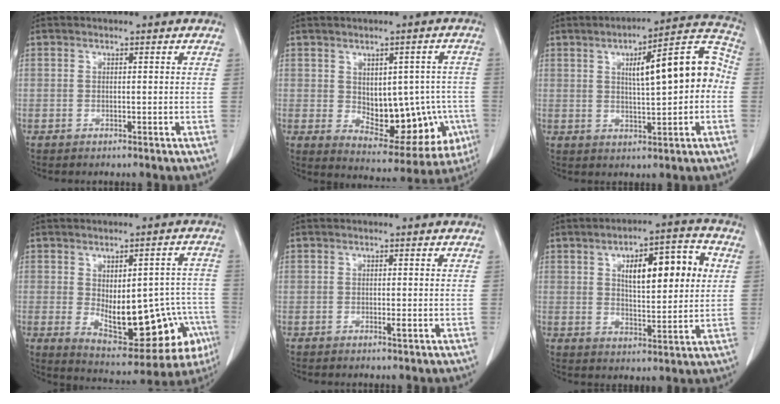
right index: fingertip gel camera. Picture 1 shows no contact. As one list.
[{"total": 13.5, "force": [-1.7, 7.3, 11.3], "torque": [-0.142, 0.014, 0.007]}, {"total": 12.9, "force": [1.1, 2.8, 12.6], "torque": [-0.172, 0.041, 0.017]}, {"total": 17.4, "force": [-4.4, 7.7, 15.0], "torque": [-0.168, 0.021, -0.031]}, {"total": 0.7, "force": [-0.2, 0.0, 0.7], "torque": [-0.013, -0.002, 0.000]}, {"total": 12.4, "force": [3.5, 3.8, 11.3], "torque": [-0.165, 0.021, 0.055]}]